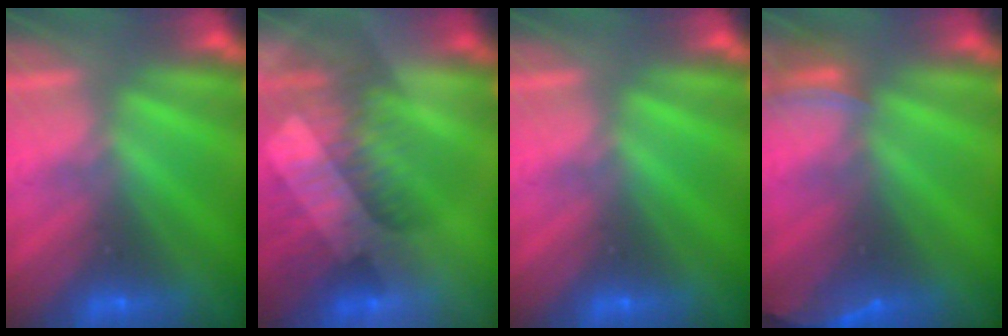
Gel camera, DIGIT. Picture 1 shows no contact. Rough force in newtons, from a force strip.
{"total": 3.2}
{"total": 0.0}
{"total": 2.6}